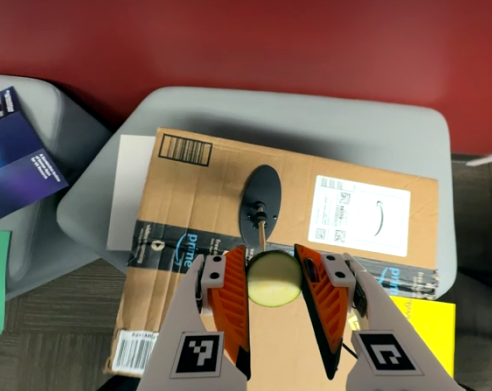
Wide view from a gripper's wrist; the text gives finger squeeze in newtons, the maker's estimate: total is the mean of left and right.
{"total": 9.6, "left": 9.8, "right": 9.5}